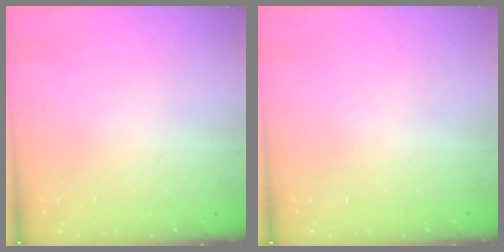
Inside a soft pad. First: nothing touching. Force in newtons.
{"total": 0.0}